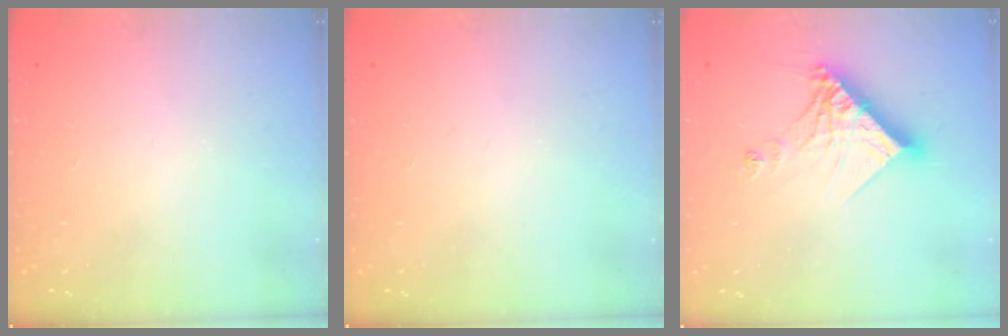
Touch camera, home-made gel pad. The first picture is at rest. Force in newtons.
{"total": 0.0}
{"total": 12.7, "press": 12.7, "slide": 1.2}